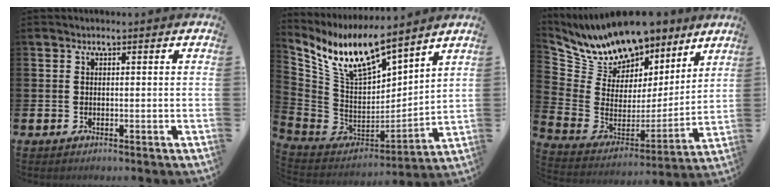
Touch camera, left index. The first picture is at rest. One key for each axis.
{"total": 11.9, "fx": 9.9, "fy": 3.5, "fz": 5.7, "tx": -0.159, "ty": -0.048, "tz": 0.179}
{"total": 11.6, "fx": 10.9, "fy": 3.7, "fz": 1.5, "tx": -0.105, "ty": -0.074, "tz": 0.200}